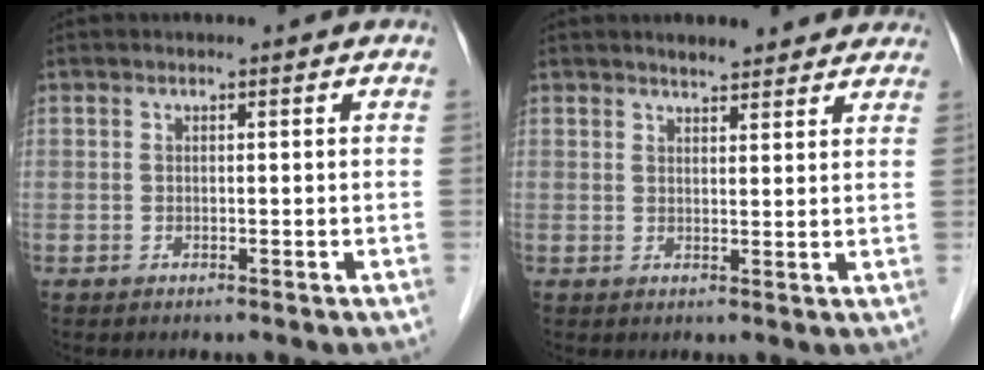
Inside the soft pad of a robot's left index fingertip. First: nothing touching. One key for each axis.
{"total": 6.1, "fx": 5.4, "fy": 1.5, "fz": 2.3, "tx": -0.027, "ty": 0.015, "tz": 0.066}